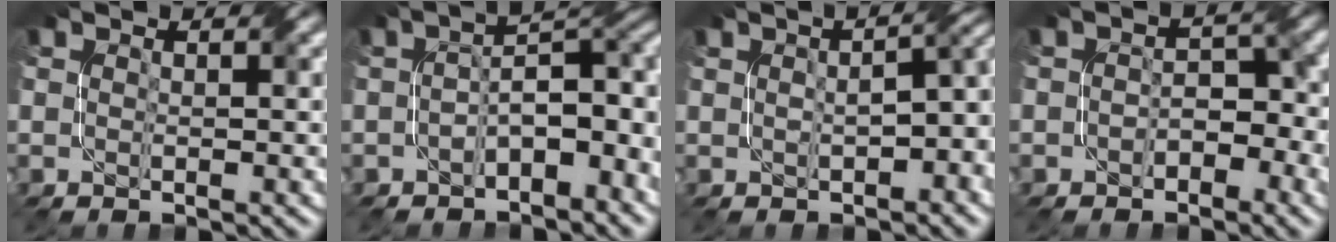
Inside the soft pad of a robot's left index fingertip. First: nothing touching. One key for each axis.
{"total": 6.3, "fx": -1.2, "fy": 3.2, "fz": 5.3, "tx": -0.062, "ty": 0.017, "tz": -0.020}
{"total": 6.1, "fx": -0.1, "fy": 2.9, "fz": 5.3, "tx": -0.060, "ty": 0.007, "tz": 0.013}
{"total": 2.8, "fx": -1.2, "fy": 1.8, "fz": 1.8, "tx": -0.019, "ty": 0.010, "tz": -0.014}